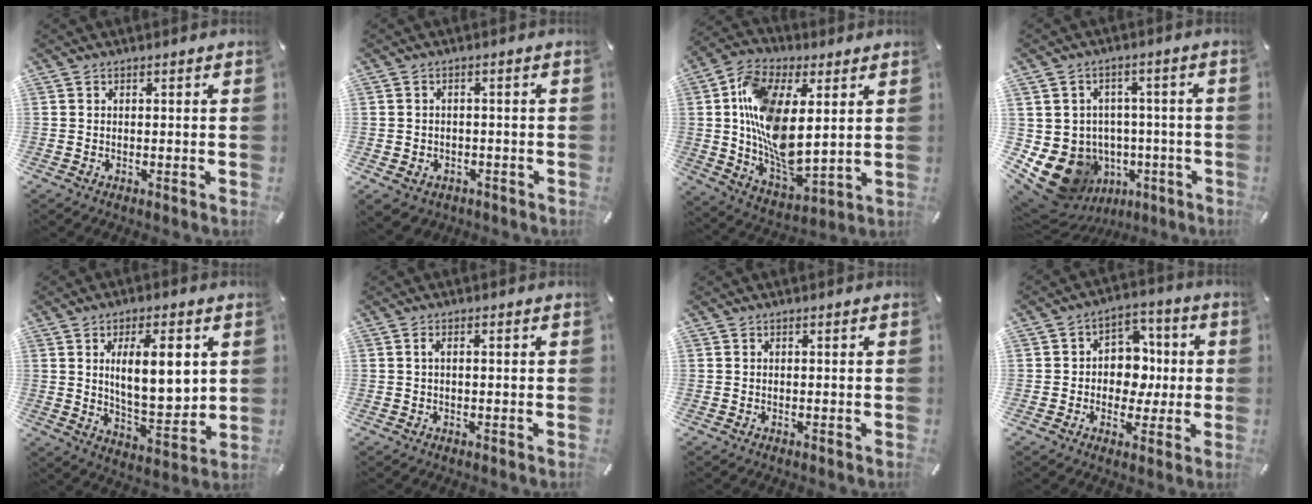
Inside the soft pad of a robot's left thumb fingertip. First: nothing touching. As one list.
[{"total": 3.3, "force": [-1.6, 2.7, 0.9], "torque": [-0.016, 0.010, -0.031]}, {"total": 16.9, "force": [4.0, 9.3, 13.5], "torque": [-0.282, -0.016, 0.074]}, {"total": 12.4, "force": [-4.3, 10.7, 4.4], "torque": [-0.086, 0.009, -0.055]}, {"total": 12.8, "force": [4.1, 5.5, 10.8], "torque": [-0.161, -0.019, 0.063]}, {"total": 1.5, "force": [0.1, 0.5, 1.4], "torque": [-0.026, 0.003, 0.000]}, {"total": 0.0}, {"total": 9.1, "force": [-0.9, 8.3, 3.7], "torque": [-0.041, 0.010, -0.016]}]